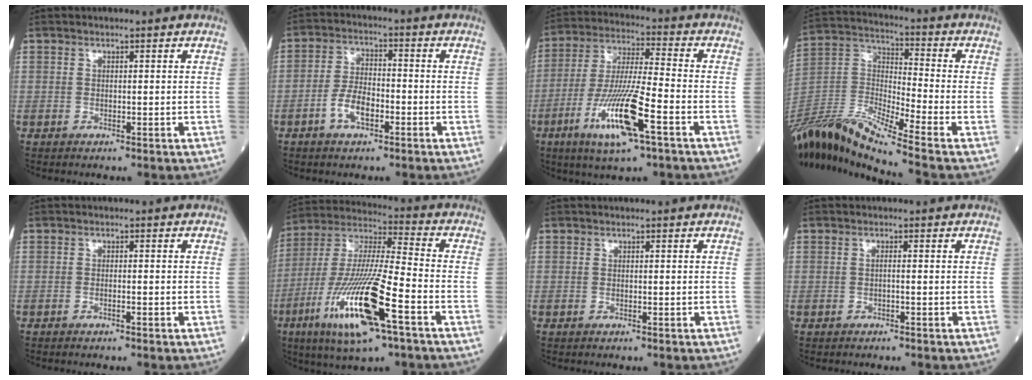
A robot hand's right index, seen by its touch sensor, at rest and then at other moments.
{"total": 5.5, "force": [-2.4, 2.4, 4.3], "torque": [-0.089, 0.009, -0.046]}
{"total": 14.1, "force": [-6.0, 1.1, 12.7], "torque": [-0.258, -0.018, -0.106]}
{"total": 16.9, "force": [-15.0, -2.0, 7.4], "torque": [-0.150, 0.007, -0.282]}
{"total": 0.8, "force": [-0.4, 0.1, 0.7], "torque": [-0.015, 0.003, -0.002]}
{"total": 19.7, "force": [-8.2, 2.3, 17.7], "torque": [-0.387, -0.034, -0.149]}
{"total": 0.0}
{"total": 0.6, "force": [-0.2, 0.0, 0.5], "torque": [-0.012, 0.003, -0.002]}